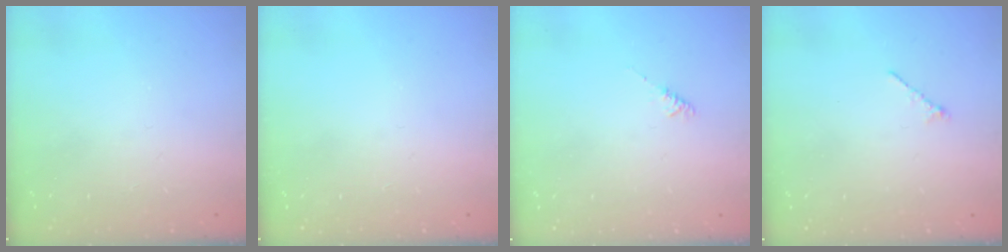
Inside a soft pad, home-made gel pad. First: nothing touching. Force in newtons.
{"total": 0.0}
{"total": 2.0, "press": 1.9, "slide": 0.4}
{"total": 0.8, "press": 0.7, "slide": 0.4}